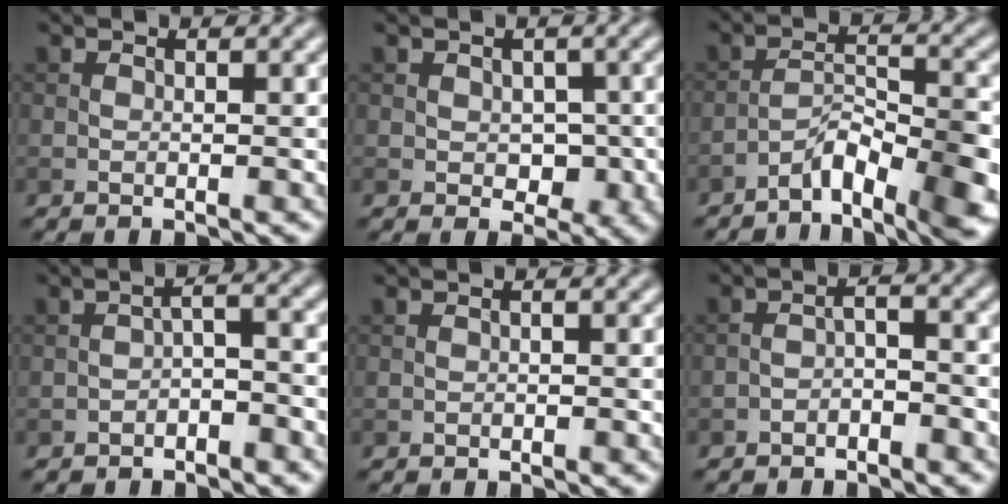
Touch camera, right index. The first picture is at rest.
{"total": 3.1, "force": [-0.2, 2.3, 2.0], "torque": [-0.023, -0.010, 0.001]}
{"total": 6.7, "force": [-4.4, 1.9, 4.7], "torque": [-0.071, 0.005, -0.071]}
{"total": 3.0, "force": [-1.5, 1.1, 2.4], "torque": [-0.039, 0.010, -0.032]}
{"total": 0.7, "force": [-0.4, 0.2, 0.5], "torque": [-0.010, 0.000, -0.007]}
{"total": 2.5, "force": [-1.5, 0.8, 1.8], "torque": [-0.035, 0.004, -0.034]}